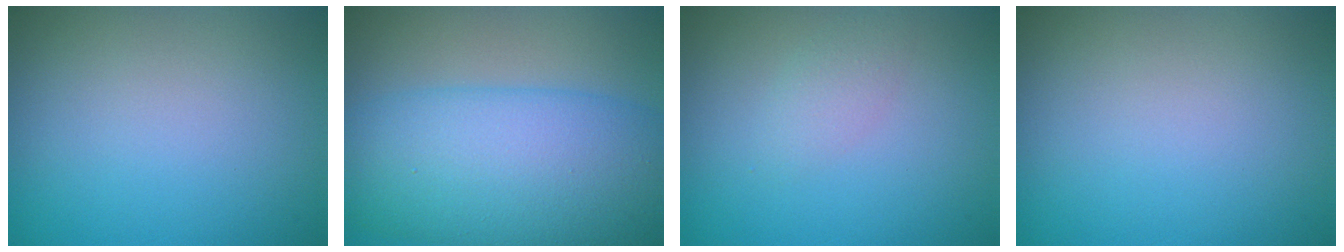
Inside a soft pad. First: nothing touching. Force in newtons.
{"total": 11.5, "press": 11.5, "slide": 0.2}
{"total": 1.4, "press": 1.4, "slide": 0.1}
{"total": 0.0}